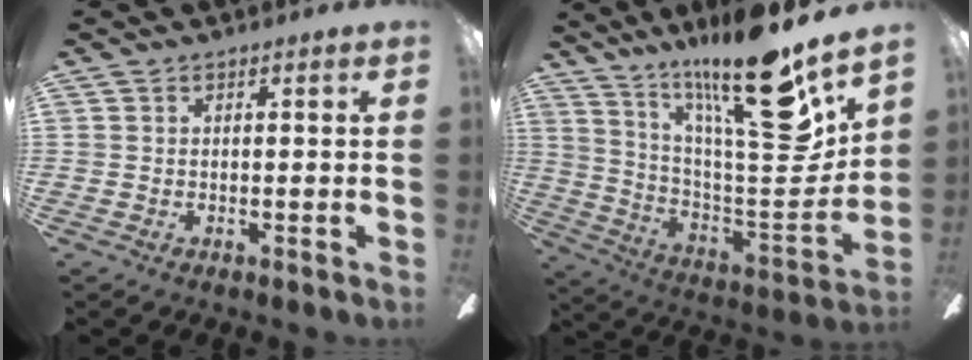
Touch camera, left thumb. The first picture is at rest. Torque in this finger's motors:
{"motor_torque": [1.22, -0.22, 1.61, -1.16, 0.46]}